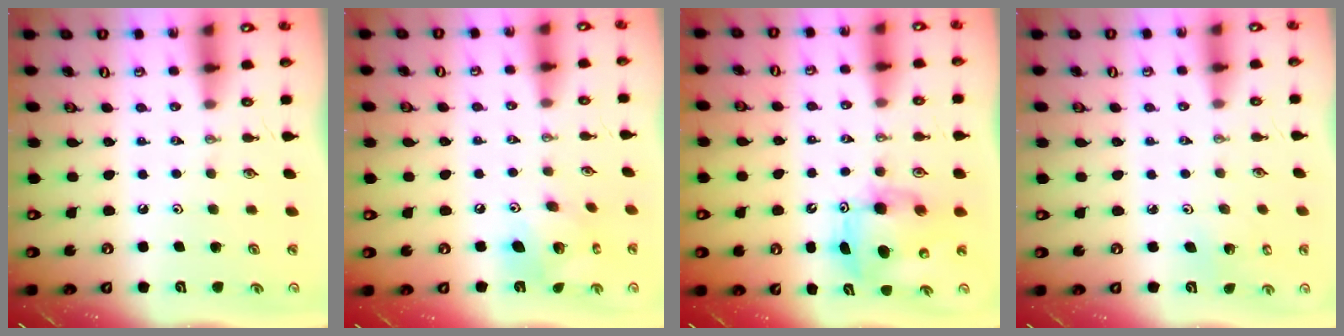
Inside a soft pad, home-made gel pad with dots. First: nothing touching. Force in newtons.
{"total": 12.3, "press": 12.2, "slide": 1.1}
{"total": 7.6, "press": 7.5, "slide": 1.4}
{"total": 1.7, "press": 1.7, "slide": 0.1}